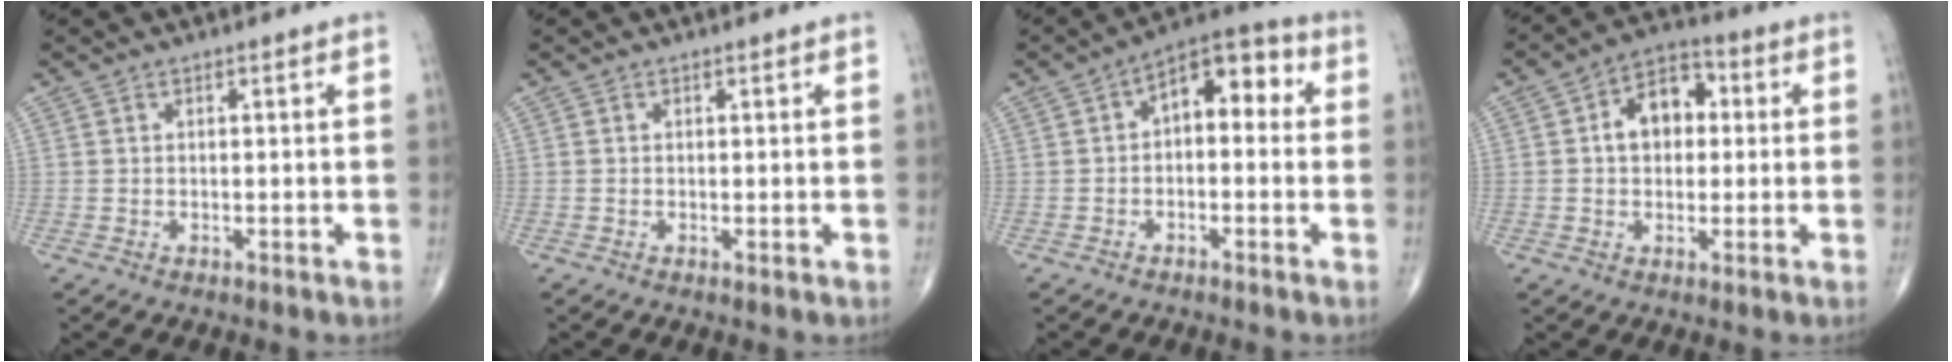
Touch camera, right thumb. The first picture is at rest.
{"total": 0.0}
{"total": 9.2, "force": [0.8, 5.3, 7.4], "torque": [-0.076, 0.037, -0.003]}
{"total": 9.4, "force": [1.2, 6.6, 6.6], "torque": [-0.080, 0.023, 0.011]}